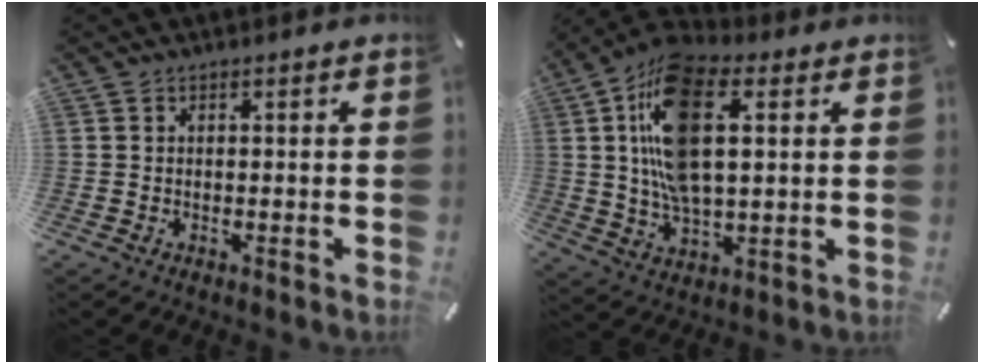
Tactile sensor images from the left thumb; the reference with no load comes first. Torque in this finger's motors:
{"motor_torque": [2.74, 2.26, 1.93, -0.84, 0.39]}